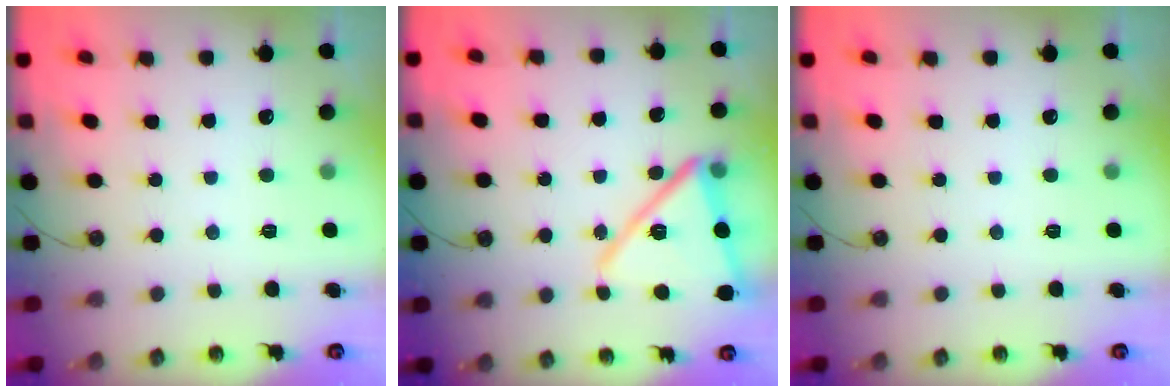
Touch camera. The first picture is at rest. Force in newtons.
{"total": 17.4, "press": 17.4, "slide": 1.3}
{"total": 0.0}